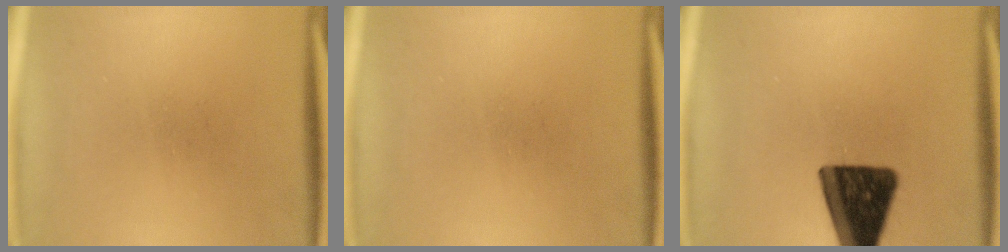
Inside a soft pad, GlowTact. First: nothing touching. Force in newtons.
{"total": 0.0}
{"total": 14.9}